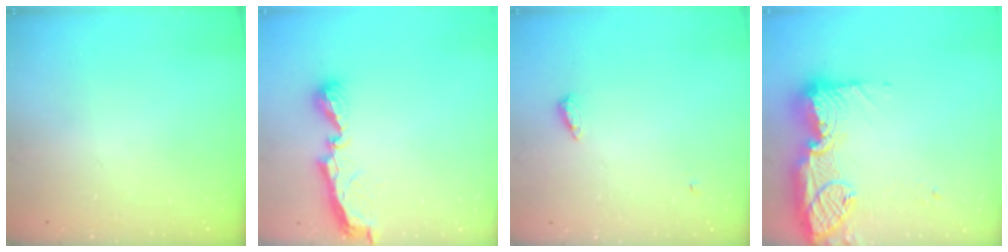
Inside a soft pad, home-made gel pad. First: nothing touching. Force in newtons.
{"total": 7.7, "press": 7.6, "slide": 0.7}
{"total": 5.5, "press": 5.4, "slide": 1.0}
{"total": 21.5, "press": 20.4, "slide": 6.7}